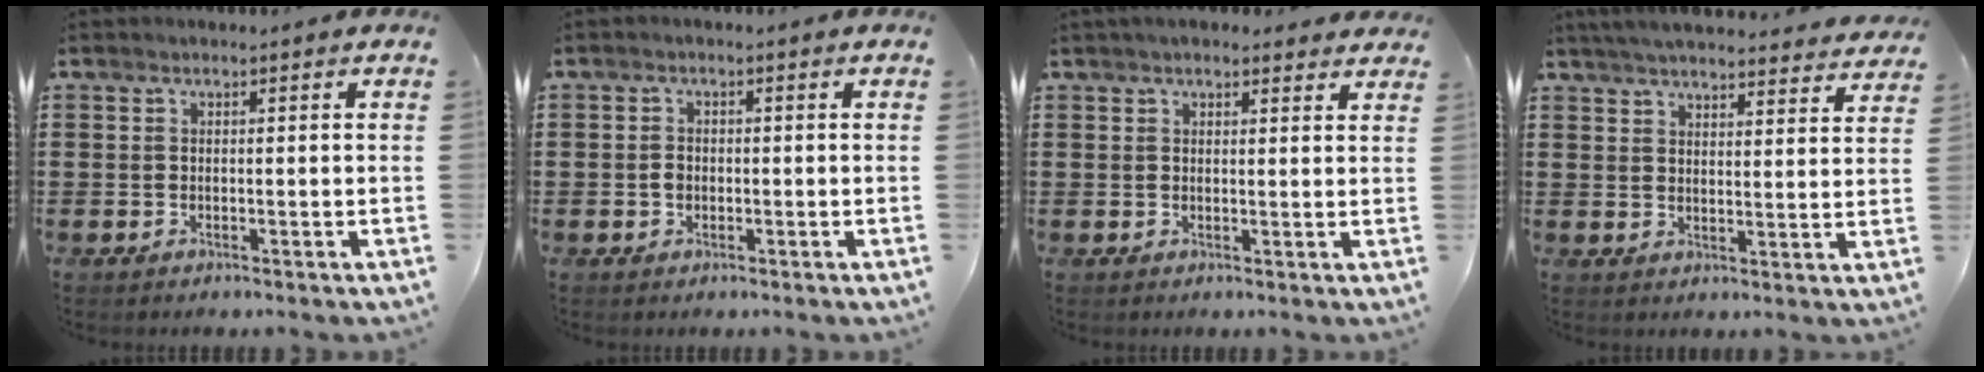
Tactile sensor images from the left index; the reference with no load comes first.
{"total": 1.4, "force": [-0.3, 1.1, 0.8], "torque": [-0.019, 0.005, -0.007]}
{"total": 2.3, "force": [2.1, 0.8, 0.7], "torque": [-0.019, 0.003, 0.038]}
{"total": 4.6, "force": [4.5, -0.1, 1.1], "torque": [-0.038, -0.022, 0.080]}